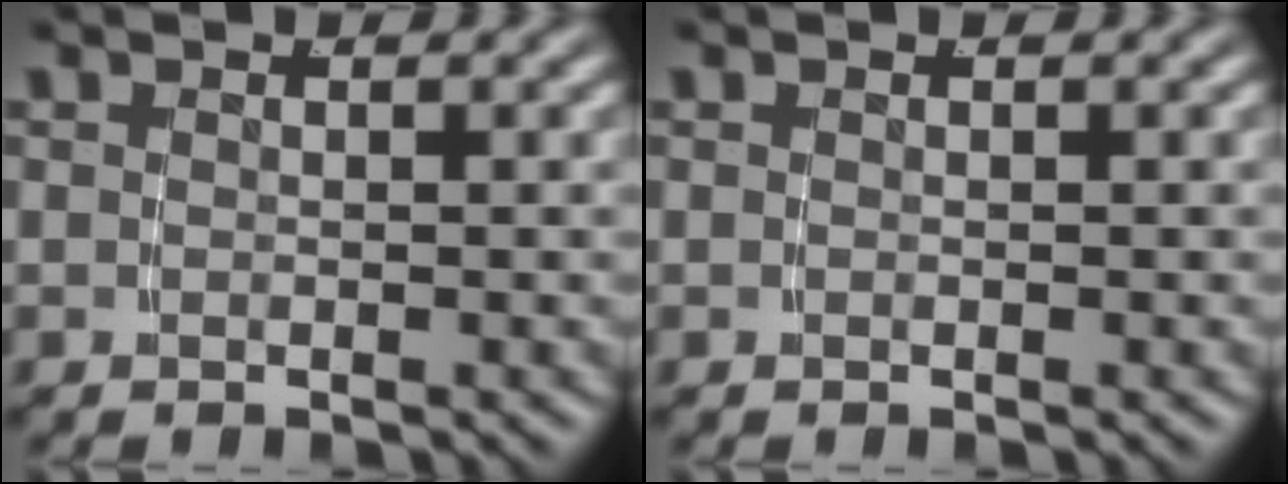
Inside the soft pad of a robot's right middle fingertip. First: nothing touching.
{"total": 0.0}